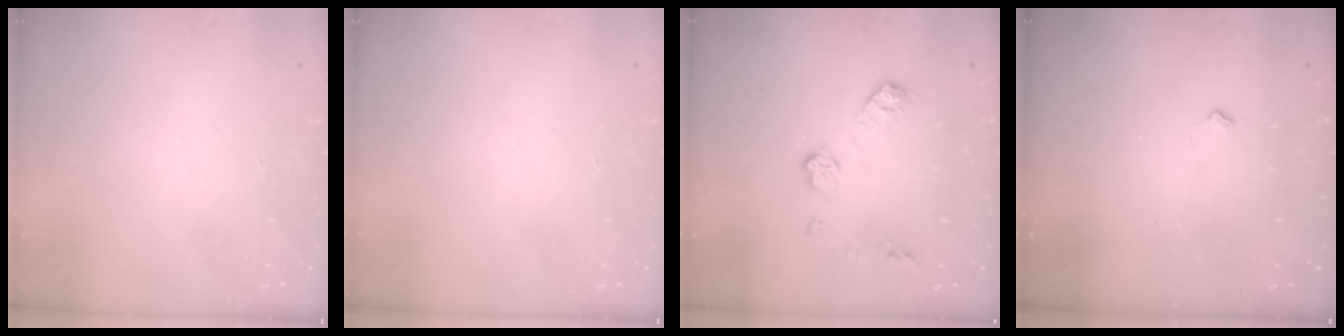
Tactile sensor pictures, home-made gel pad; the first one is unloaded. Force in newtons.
{"total": 0.0}
{"total": 8.9, "press": 8.9, "slide": 0.4}
{"total": 2.8, "press": 2.8, "slide": 0.4}